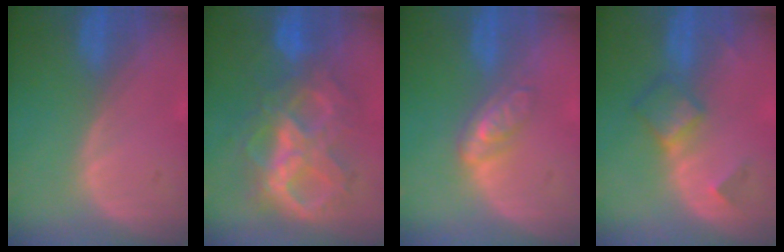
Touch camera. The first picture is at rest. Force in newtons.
{"total": 10.7, "press": 10.6, "slide": 1.1}
{"total": 4.5, "press": 4.0, "slide": 2.0}
{"total": 5.0, "press": 4.4, "slide": 2.4}